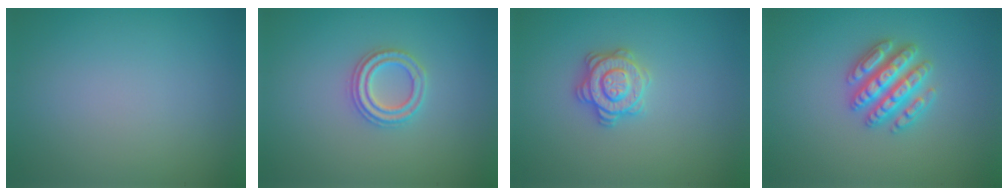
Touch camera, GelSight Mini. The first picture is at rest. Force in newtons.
{"total": 2.4, "press": 2.3, "slide": 0.5}
{"total": 2.9, "press": 2.9, "slide": 0.4}
{"total": 4.8, "press": 4.7, "slide": 0.8}